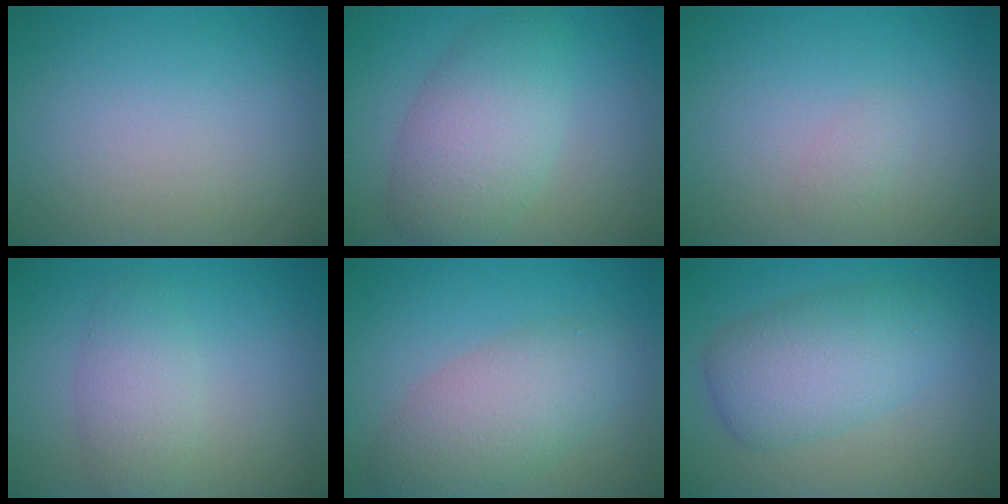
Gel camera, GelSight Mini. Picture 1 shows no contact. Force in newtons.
{"total": 5.9, "press": 5.9, "slide": 0.6}
{"total": 0.8, "press": 0.8, "slide": 0.0}
{"total": 2.9, "press": 2.9, "slide": 0.2}
{"total": 5.4, "press": 5.4, "slide": 0.1}
{"total": 3.9, "press": 3.8, "slide": 0.4}